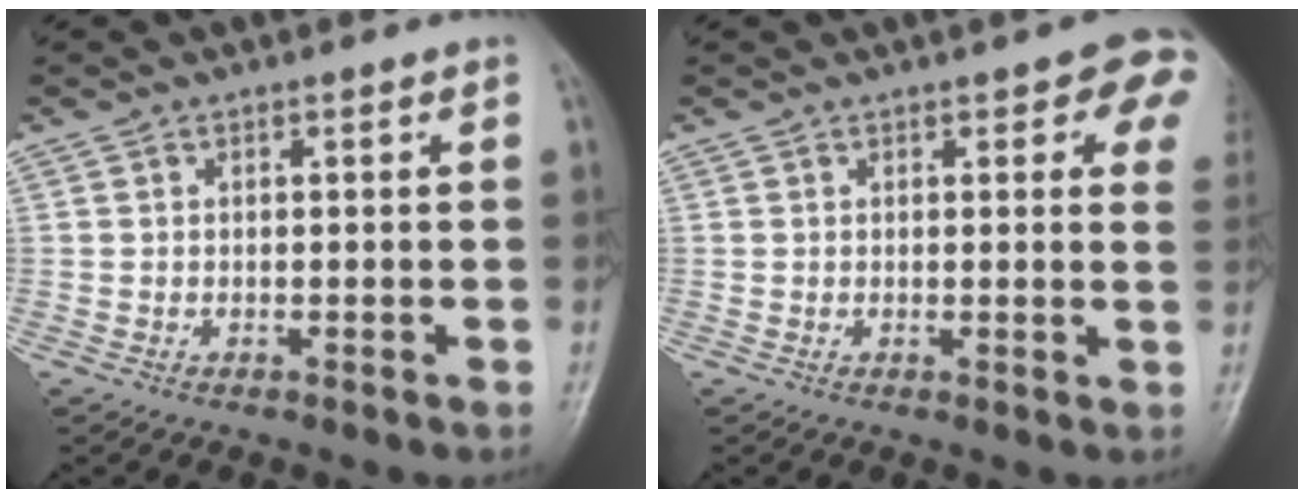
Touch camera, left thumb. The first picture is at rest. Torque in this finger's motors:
{"motor_torque": [0.31, 0.48, 0.12, -0.16, 0.01]}